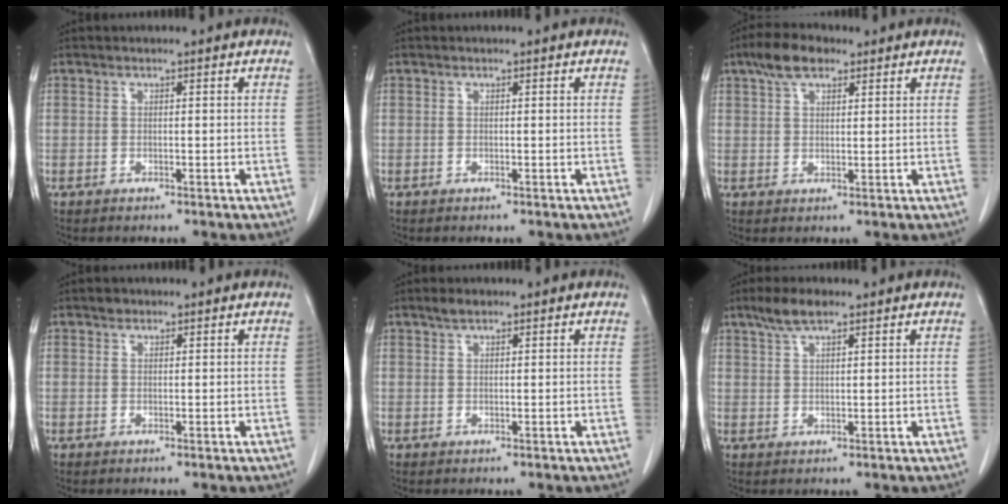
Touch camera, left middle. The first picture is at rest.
{"total": 0.0}
{"total": 5.7, "force": [3.7, 2.4, 3.6], "torque": [-0.073, 0.016, 0.067]}
{"total": 0.9, "force": [0.7, 0.5, 0.2], "torque": [-0.005, 0.001, 0.010]}
{"total": 1.6, "force": [1.3, 0.5, 0.8], "torque": [-0.021, 0.004, 0.024]}
{"total": 4.2, "force": [3.0, 0.9, 2.7], "torque": [-0.063, 0.009, 0.060]}